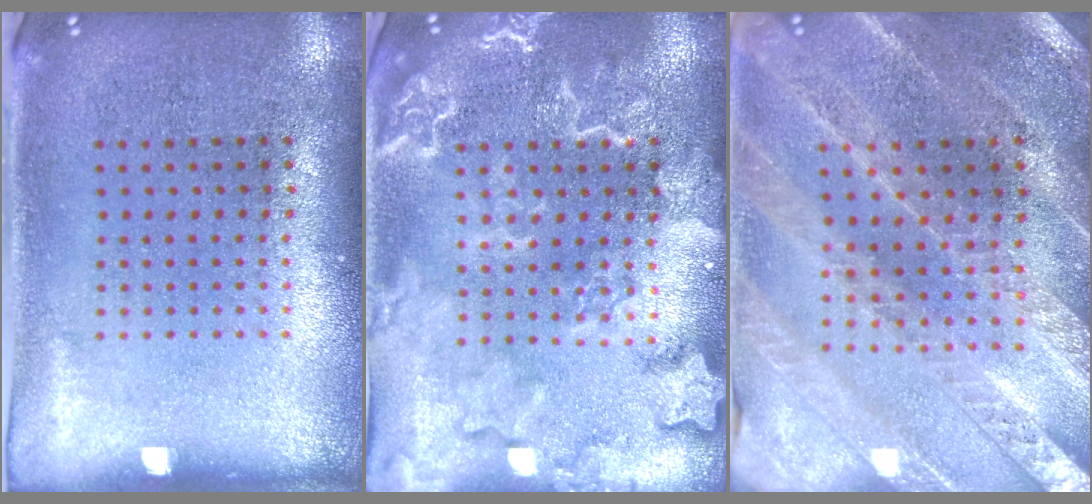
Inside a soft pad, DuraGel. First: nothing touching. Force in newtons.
{"total": 2.8, "press": 2.8, "slide": 0.4}
{"total": 2.2, "press": 2.2, "slide": 0.2}